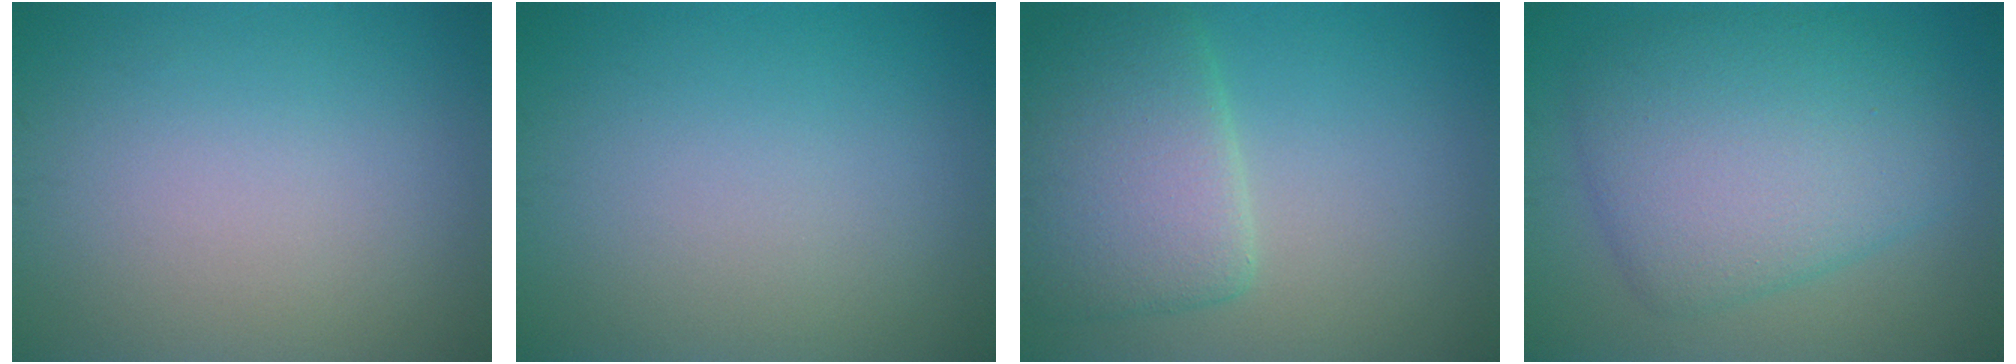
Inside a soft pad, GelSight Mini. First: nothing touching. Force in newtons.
{"total": 0.0}
{"total": 5.9, "press": 5.9, "slide": 0.7}
{"total": 8.0, "press": 8.0, "slide": 0.2}